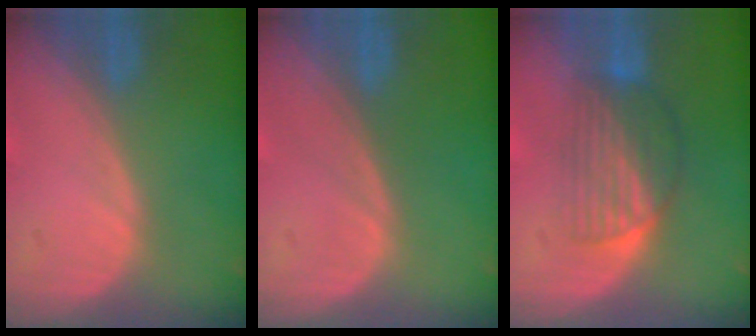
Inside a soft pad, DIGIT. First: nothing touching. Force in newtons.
{"total": 0.0}
{"total": 6.6, "press": 5.8, "slide": 3.3}